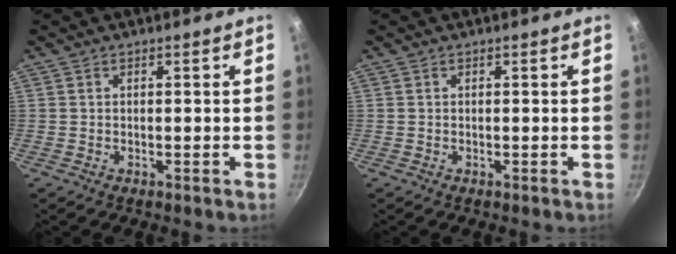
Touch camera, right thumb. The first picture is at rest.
{"total": 0.0}